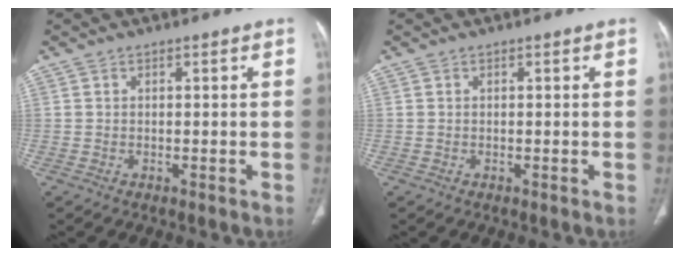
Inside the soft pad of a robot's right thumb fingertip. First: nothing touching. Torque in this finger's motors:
{"motor_torque": [0.00, 0.00, -0.13, -0.13, 0.00]}